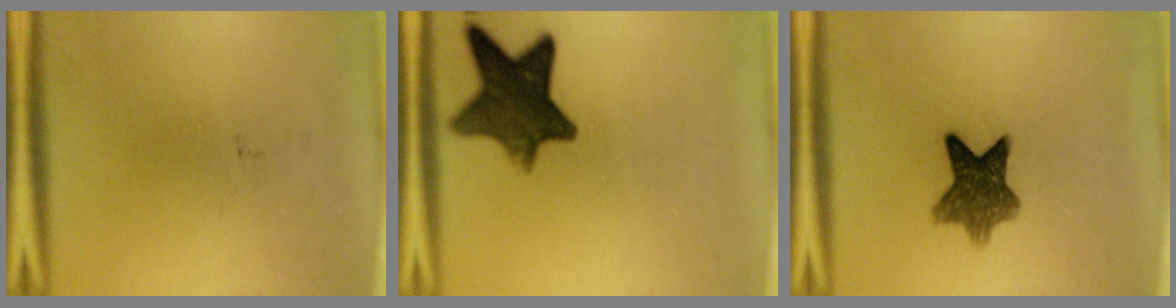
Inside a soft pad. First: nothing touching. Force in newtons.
{"total": 11.6}
{"total": 8.0}